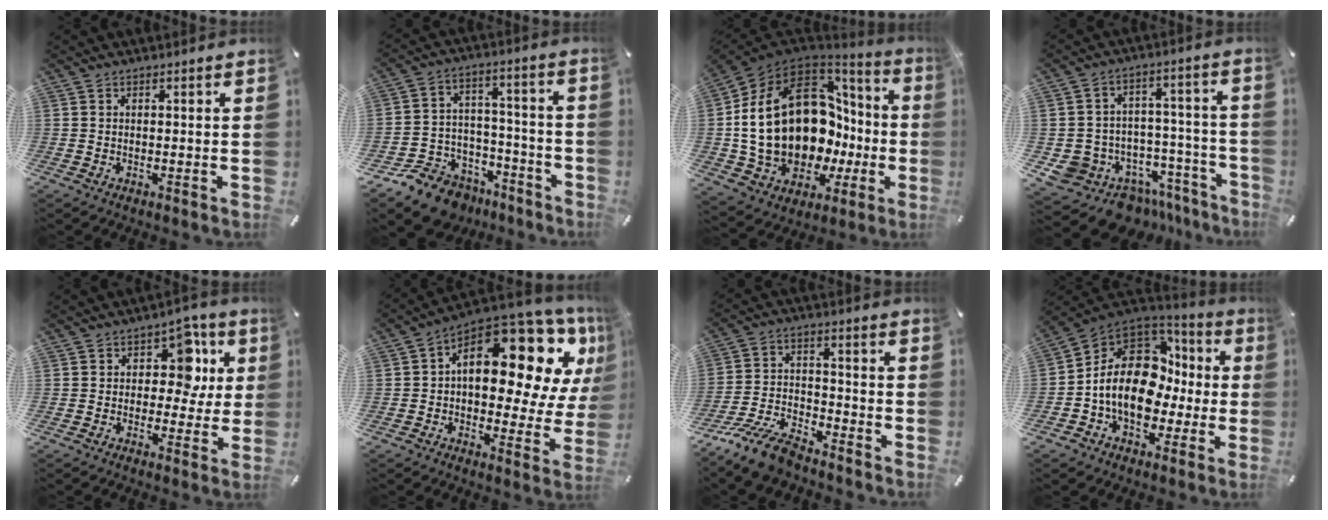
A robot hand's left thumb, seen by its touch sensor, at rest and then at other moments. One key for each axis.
{"total": 13.6, "fx": -10.2, "fy": 8.0, "fz": 4.1, "tx": -0.060, "ty": 0.076, "tz": -0.175}
{"total": 24.9, "fx": 1.5, "fy": 17.2, "fz": 17.9, "tx": -0.353, "ty": -0.041, "tz": 0.067}
{"total": 12.0, "fx": -7.9, "fy": 8.7, "fz": 2.5, "tx": -0.016, "ty": 0.038, "tz": -0.124}
{"total": 10.7, "fx": 3.0, "fy": 7.6, "fz": 7.0, "tx": -0.085, "ty": -0.012, "tz": 0.050}
{"total": 20.1, "fx": 8.1, "fy": 10.9, "fz": 14.9, "tx": -0.177, "ty": -0.074, "tz": 0.131}
{"total": 11.9, "fx": -10.0, "fy": 3.7, "fz": 5.2, "tx": -0.104, "ty": 0.048, "tz": -0.192}
{"total": 16.8, "fx": -0.9, "fy": 12.5, "fz": 11.1, "tx": -0.220, "ty": 0.002, "tz": -0.015}